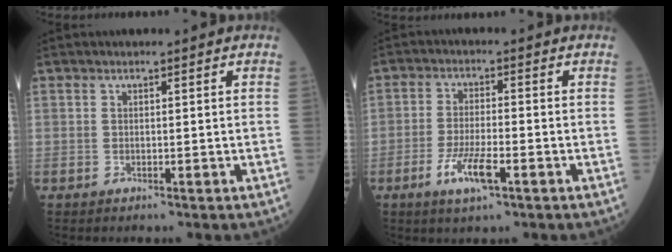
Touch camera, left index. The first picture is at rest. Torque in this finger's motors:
{"motor_torque": [0.71, 0.18, 0.17, 0.09]}